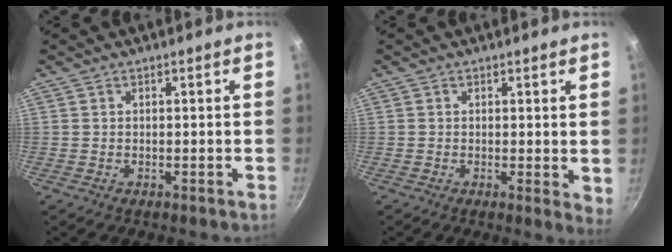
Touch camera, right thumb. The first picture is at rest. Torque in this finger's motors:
{"motor_torque": [-0.56, 0.19, -0.30, -0.04, 0.00]}